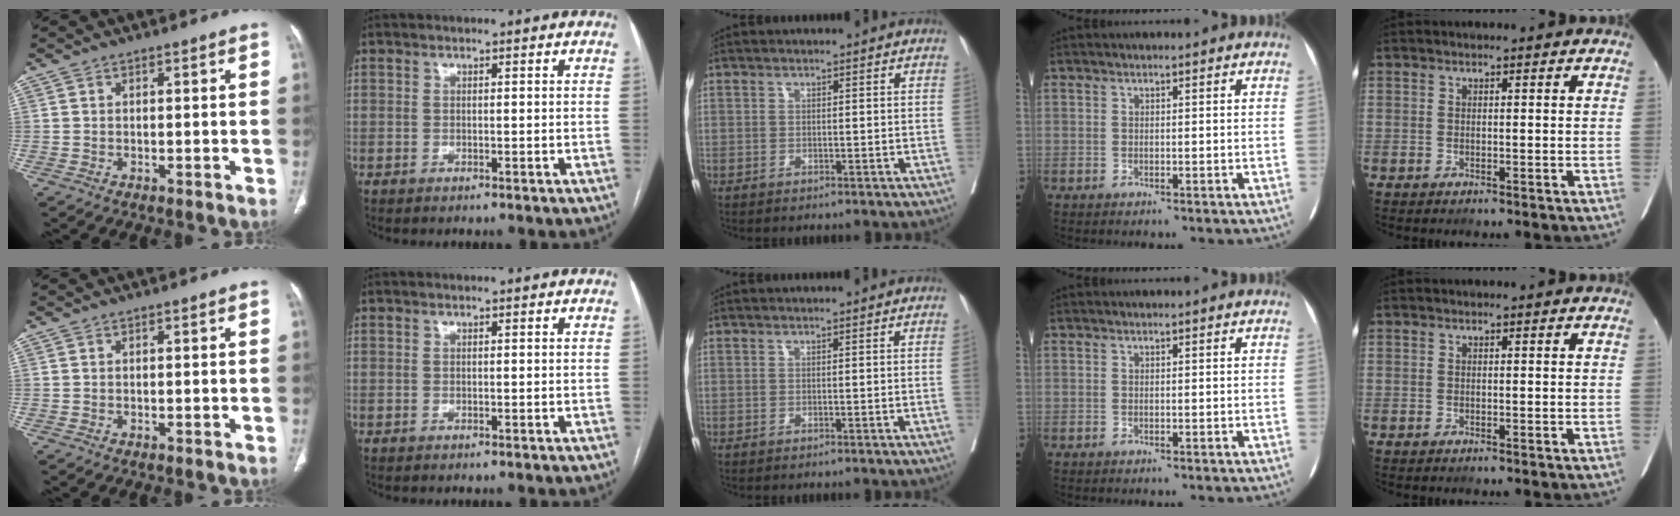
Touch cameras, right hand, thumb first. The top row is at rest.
{"middle": {"total": 0.7, "force": [0.0, -0.3, 0.6], "torque": [-0.003, 0.002, 0.000]}}